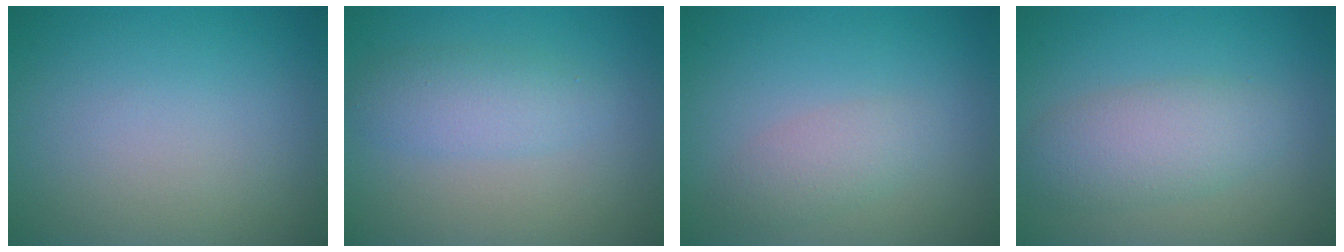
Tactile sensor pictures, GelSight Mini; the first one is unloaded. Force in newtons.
{"total": 2.8, "press": 2.8, "slide": 0.1}
{"total": 2.1, "press": 2.1, "slide": 0.0}
{"total": 3.8, "press": 3.8, "slide": 0.1}